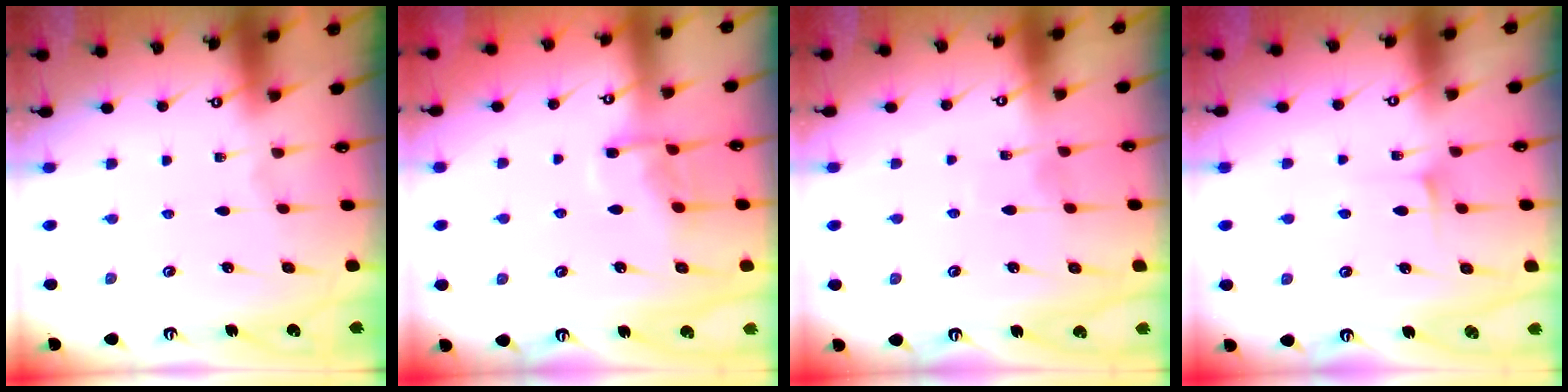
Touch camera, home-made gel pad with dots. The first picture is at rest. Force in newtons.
{"total": 8.2, "press": 8.1, "slide": 0.8}
{"total": 7.1, "press": 7.0, "slide": 0.8}
{"total": 4.9, "press": 4.9, "slide": 0.6}